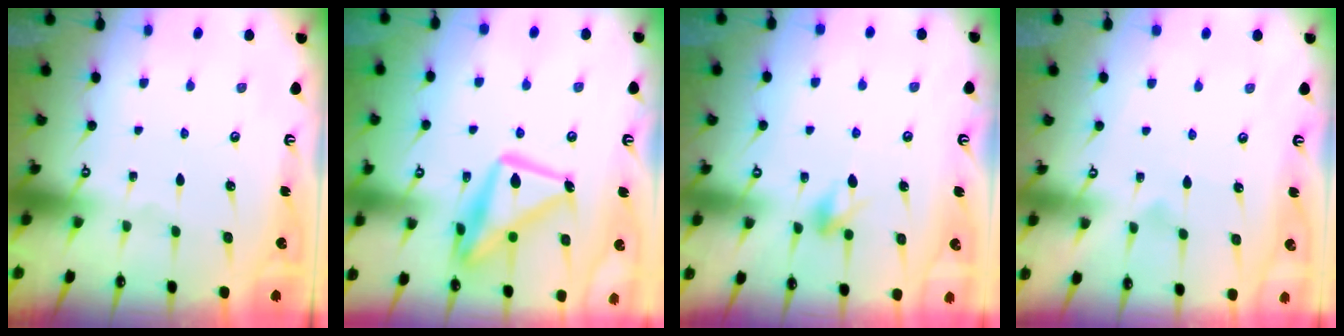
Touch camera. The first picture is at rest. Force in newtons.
{"total": 17.3, "press": 17.2, "slide": 1.3}
{"total": 6.3, "press": 6.3, "slide": 1.1}
{"total": 3.8, "press": 3.8, "slide": 0.2}